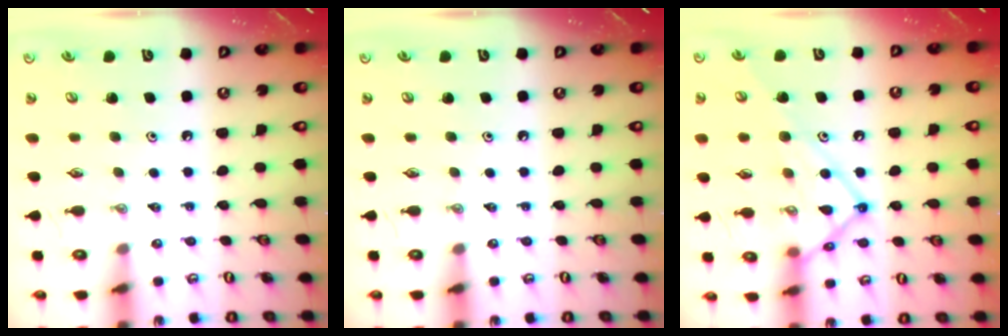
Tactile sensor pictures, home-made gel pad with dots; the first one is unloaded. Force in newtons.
{"total": 0.0}
{"total": 16.0, "press": 15.9, "slide": 1.6}